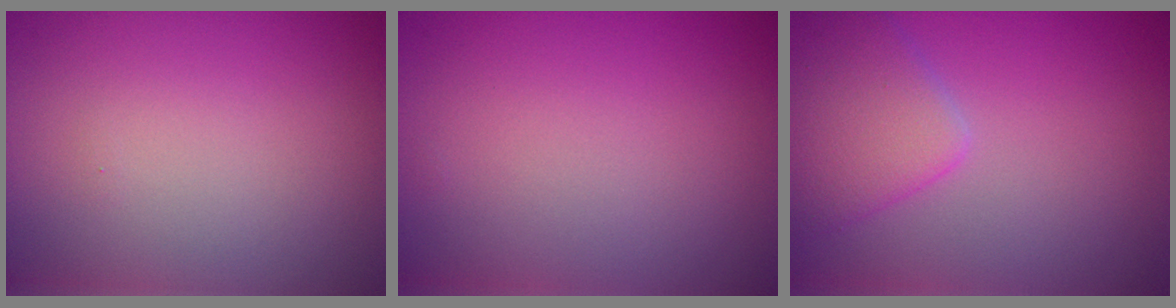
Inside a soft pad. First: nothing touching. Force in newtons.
{"total": 0.0}
{"total": 3.9, "press": 3.9, "slide": 0.2}